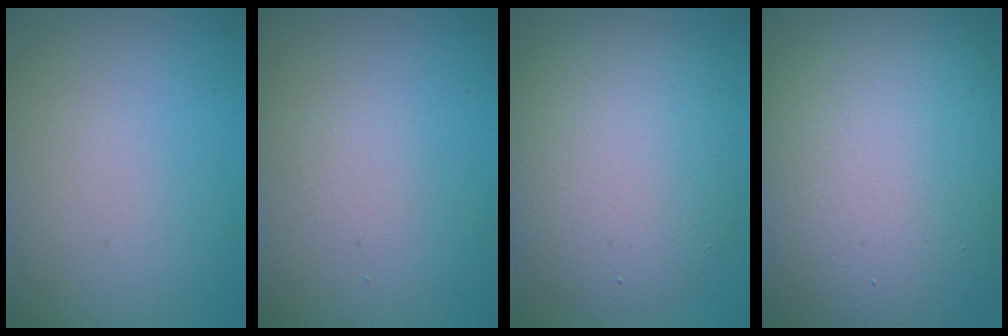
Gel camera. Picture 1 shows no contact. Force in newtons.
{"total": 0.9, "press": 0.9, "slide": 0.0}
{"total": 8.2, "press": 8.2, "slide": 0.5}
{"total": 17.2, "press": 17.1, "slide": 1.6}